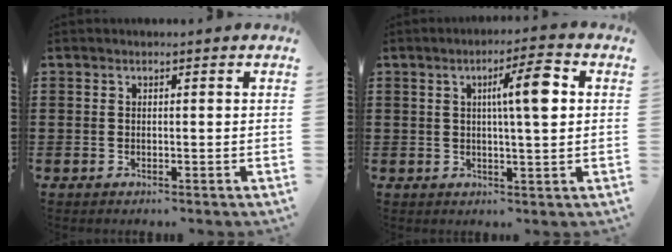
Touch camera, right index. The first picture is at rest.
{"total": 6.9, "force": [1.5, 1.0, 6.6], "torque": [-0.112, -0.002, 0.017]}